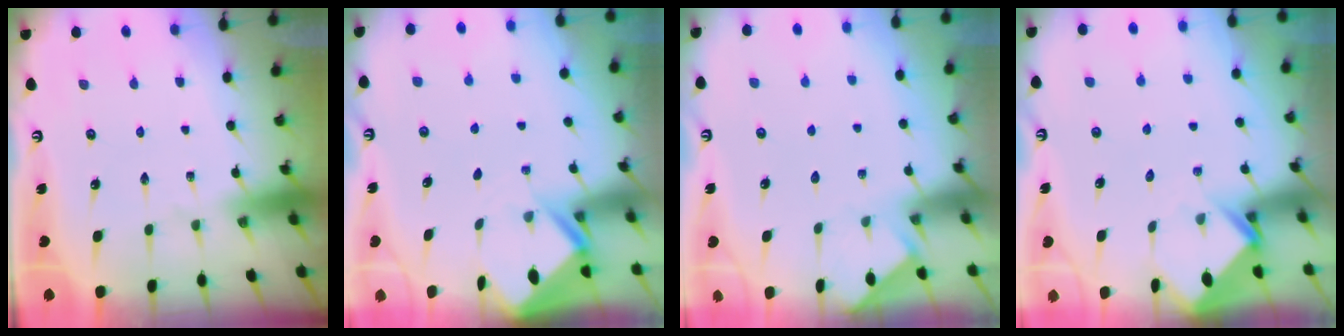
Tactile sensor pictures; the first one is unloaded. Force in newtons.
{"total": 2.9, "press": 2.9, "slide": 0.3}
{"total": 1.2, "press": 1.2, "slide": 0.2}
{"total": 4.0, "press": 4.0, "slide": 0.2}